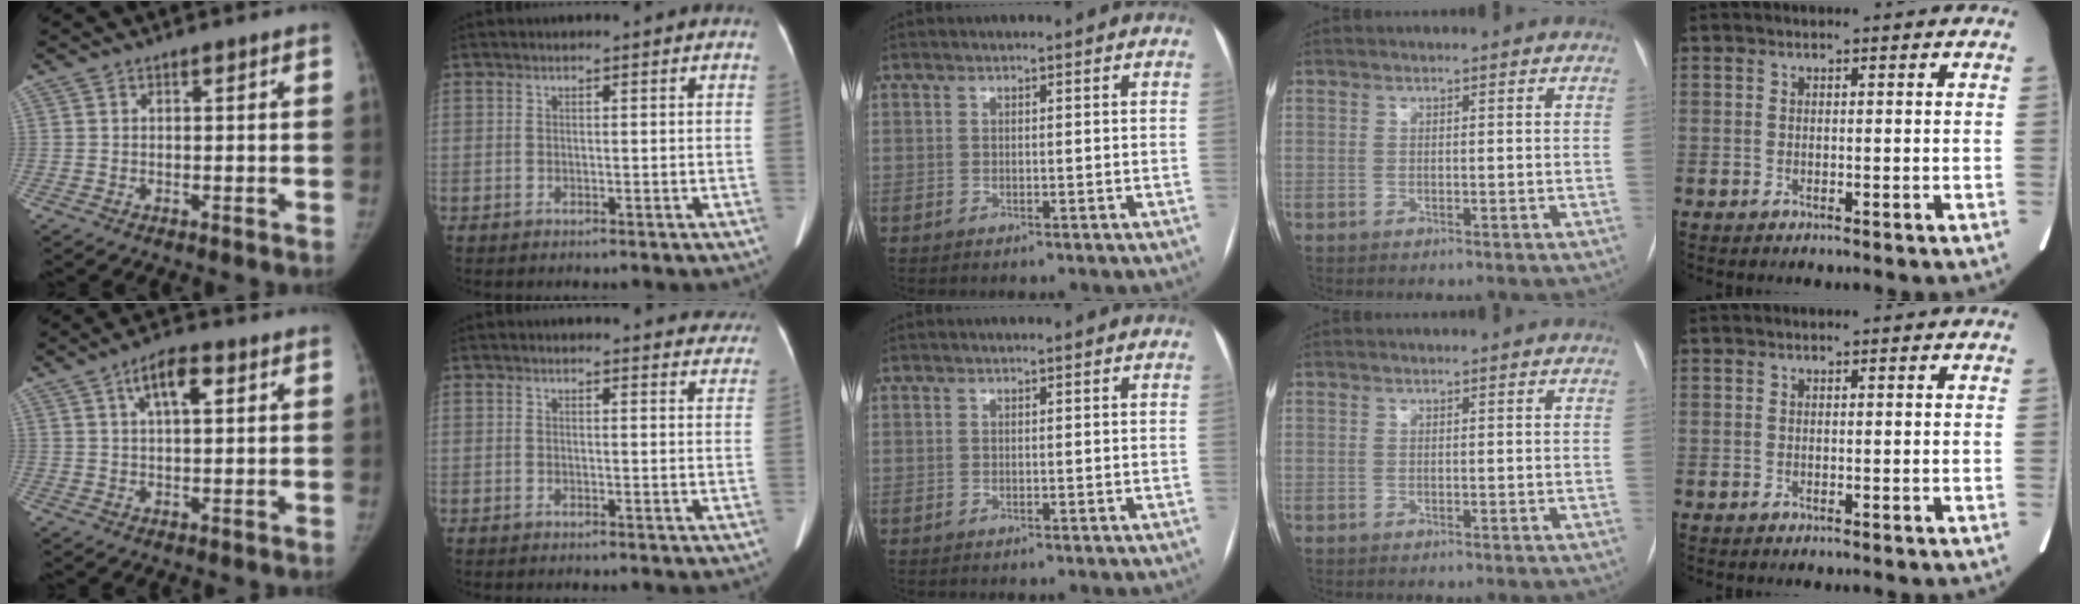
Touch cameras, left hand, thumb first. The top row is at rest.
{"thumb": {"total": 6.5, "force": [2.6, 2.6, 5.3], "torque": [-0.082, 0.002, 0.042]}, "index": {"total": 10.6, "force": [10.2, 2.5, 1.4], "torque": [0.020, -0.017, 0.081]}}